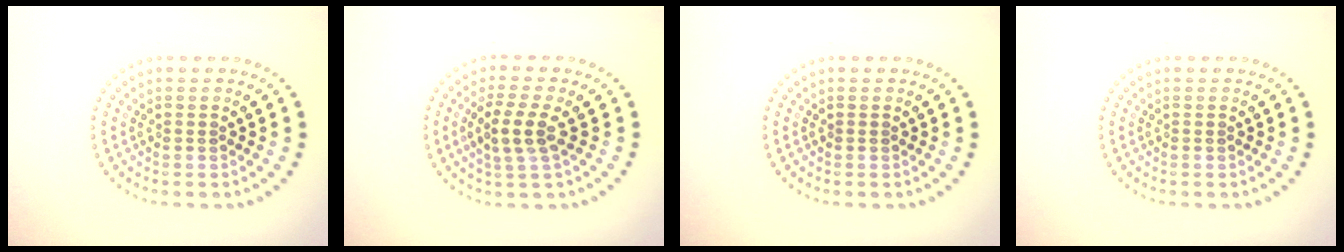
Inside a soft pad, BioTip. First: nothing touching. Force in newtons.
{"total": 3.0, "press": 2.6, "slide": 1.4}
{"total": 0.0}
{"total": 0.0}